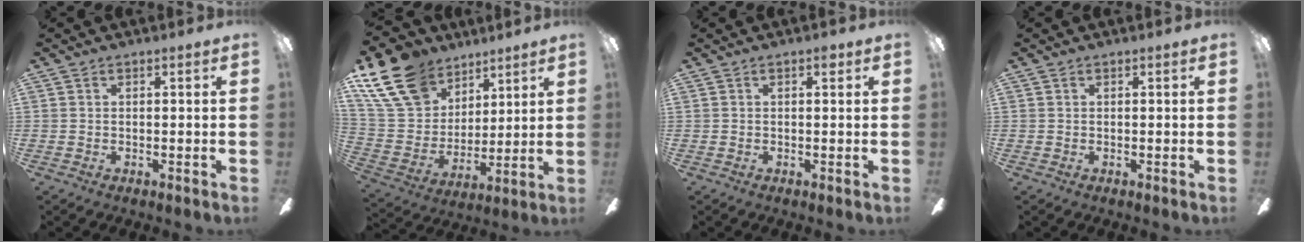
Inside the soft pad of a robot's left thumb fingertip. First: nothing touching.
{"total": 21.3, "force": [13.1, 13.6, 9.9], "torque": [-0.219, -0.058, 0.248]}
{"total": 1.3, "force": [0.7, 0.6, 0.8], "torque": [-0.009, 0.001, 0.010]}
{"total": 0.0}